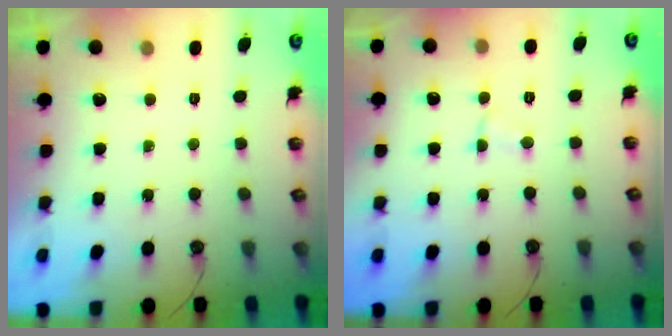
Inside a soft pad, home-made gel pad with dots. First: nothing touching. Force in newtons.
{"total": 2.1, "press": 2.1, "slide": 0.2}